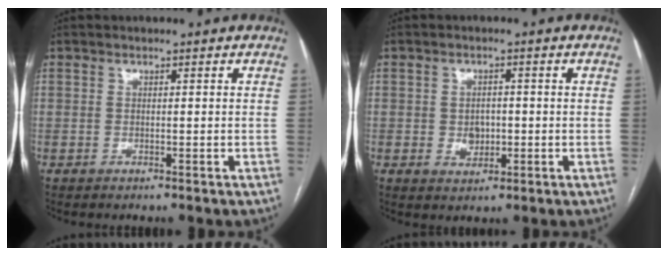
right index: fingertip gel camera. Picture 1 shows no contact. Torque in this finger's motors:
{"motor_torque": [-0.13, 0.05, 0.00, 0.02]}